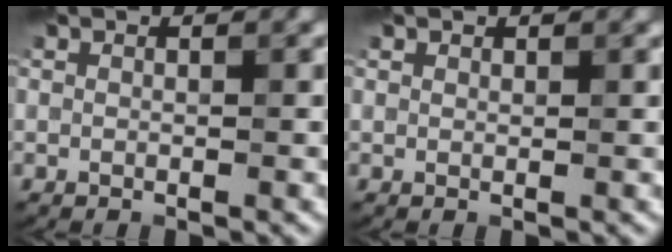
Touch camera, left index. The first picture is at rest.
{"total": 0.6, "force": [0.5, 0.3, 0.0], "torque": [0.002, 0.001, 0.010]}